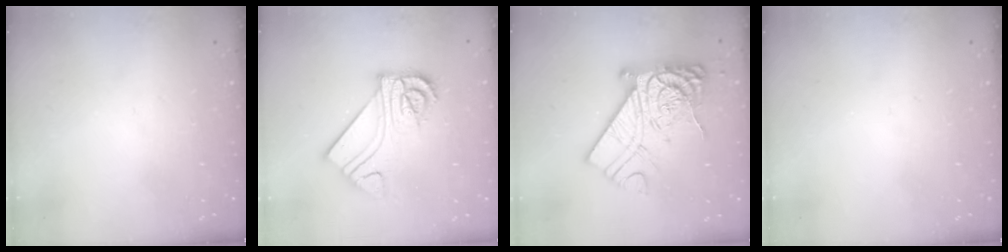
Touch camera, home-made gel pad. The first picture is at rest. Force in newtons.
{"total": 13.3, "press": 13.3, "slide": 1.3}
{"total": 18.8, "press": 18.7, "slide": 1.5}
{"total": 0.0}